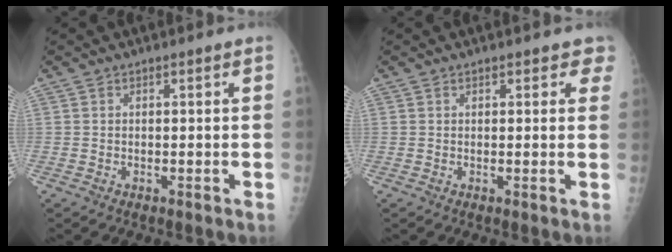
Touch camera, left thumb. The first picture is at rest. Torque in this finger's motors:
{"motor_torque": [-0.11, 0.08, -0.28, -0.33, 0.03]}